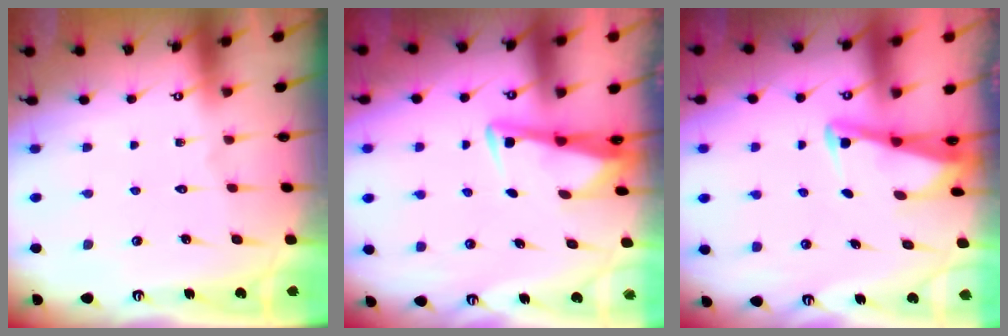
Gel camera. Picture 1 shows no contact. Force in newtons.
{"total": 3.5, "press": 3.4, "slide": 0.4}
{"total": 2.5, "press": 2.5, "slide": 0.2}